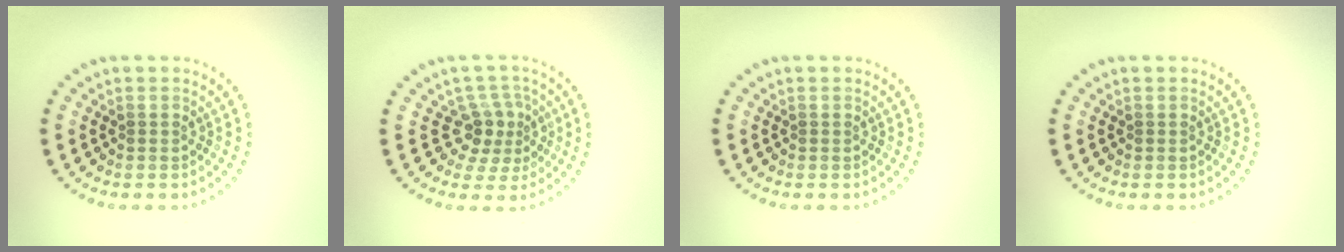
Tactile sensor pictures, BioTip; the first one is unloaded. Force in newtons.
{"total": 3.0, "press": 2.4, "slide": 1.9}
{"total": 0.0}
{"total": 0.0}